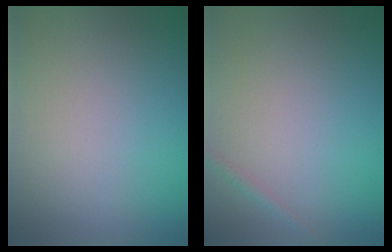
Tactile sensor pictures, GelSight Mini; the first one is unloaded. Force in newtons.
{"total": 0.8, "press": 0.7, "slide": 0.1}